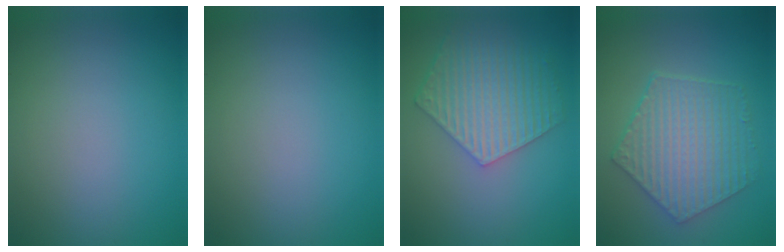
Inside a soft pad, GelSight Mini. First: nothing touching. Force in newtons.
{"total": 0.0}
{"total": 5.9, "press": 4.6, "slide": 3.7}
{"total": 6.1, "press": 4.9, "slide": 3.6}